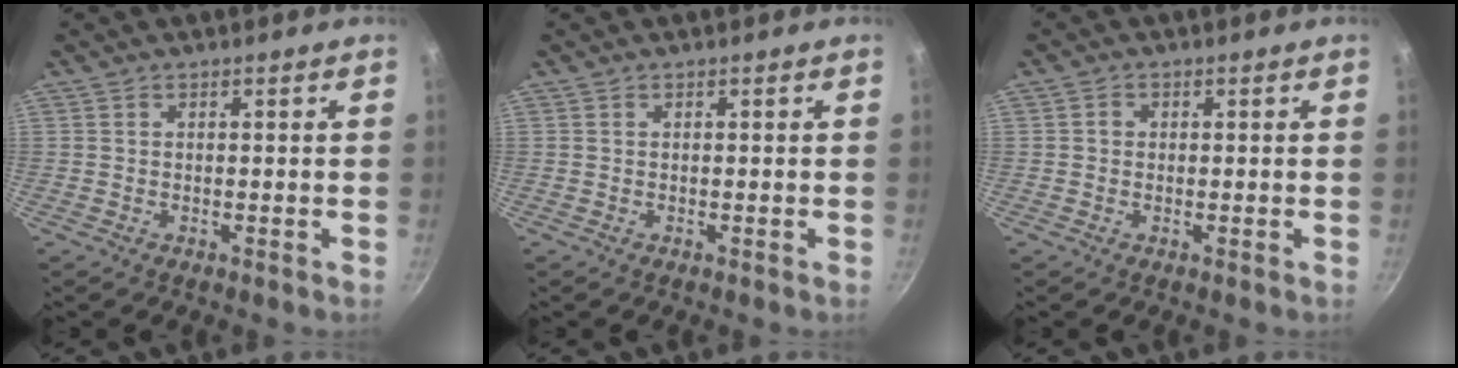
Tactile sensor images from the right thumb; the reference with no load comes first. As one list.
[{"total": 0.0}, {"total": 1.3, "force": [0.0, 1.2, 0.5], "torque": [-0.004, 0.003, -0.001]}]